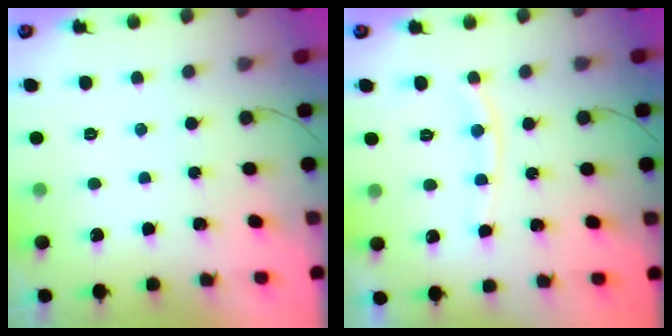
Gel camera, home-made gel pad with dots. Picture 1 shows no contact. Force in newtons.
{"total": 9.0, "press": 8.9, "slide": 1.3}